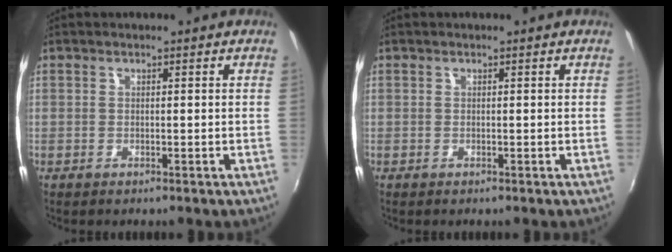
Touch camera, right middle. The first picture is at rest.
{"total": 0.0}